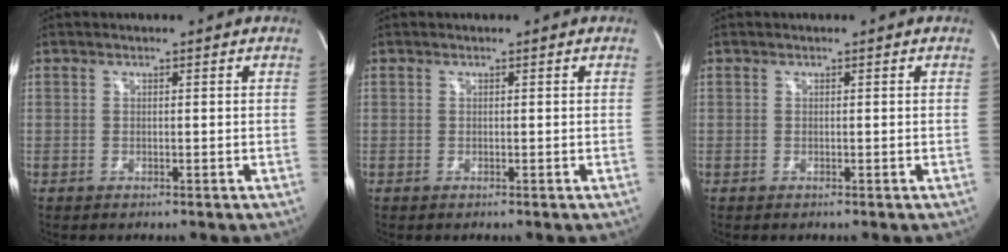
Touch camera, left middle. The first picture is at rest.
{"total": 0.0}
{"total": 0.0}